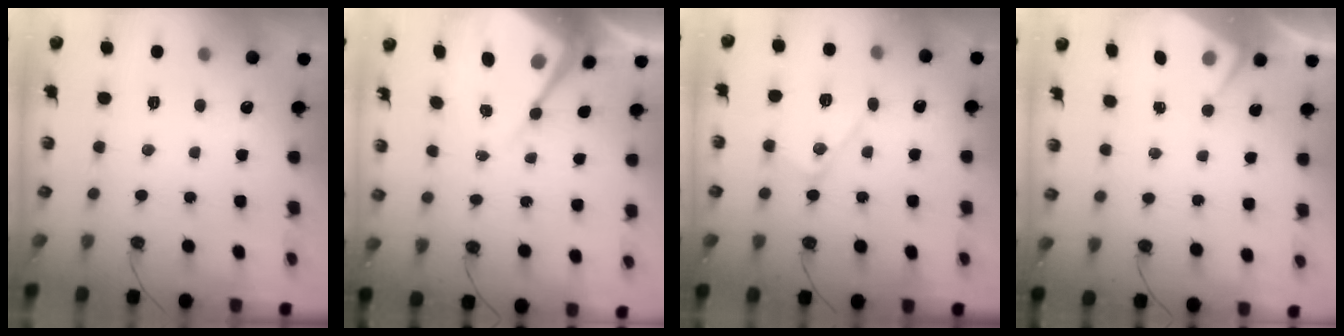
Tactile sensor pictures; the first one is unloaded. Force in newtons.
{"total": 10.4, "press": 10.3, "slide": 0.9}
{"total": 13.1, "press": 13.1, "slide": 0.8}
{"total": 4.8, "press": 4.7, "slide": 0.6}